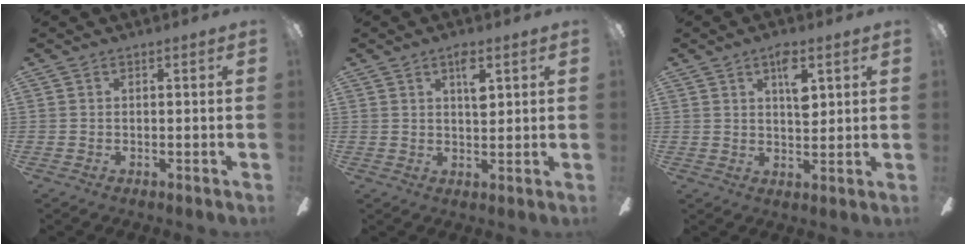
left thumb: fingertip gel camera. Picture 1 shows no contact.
{"total": 5.2, "force": [2.4, 2.3, 4.0], "torque": [-0.053, -0.006, 0.033]}
{"total": 7.1, "force": [3.1, 3.4, 5.4], "torque": [-0.064, -0.012, 0.045]}